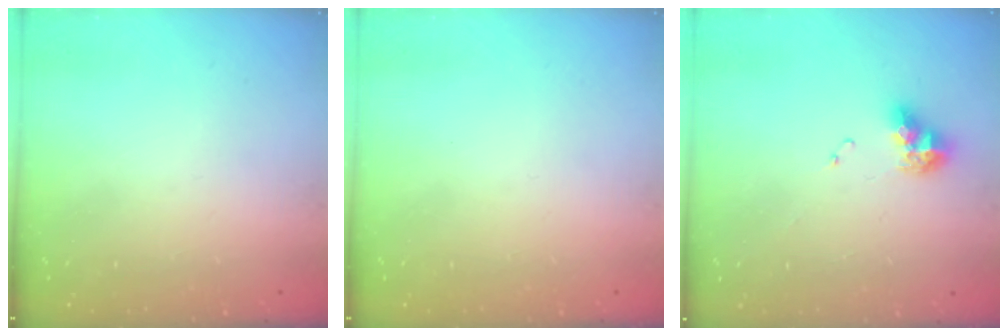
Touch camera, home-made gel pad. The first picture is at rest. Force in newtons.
{"total": 0.0}
{"total": 9.5, "press": 9.5, "slide": 1.0}